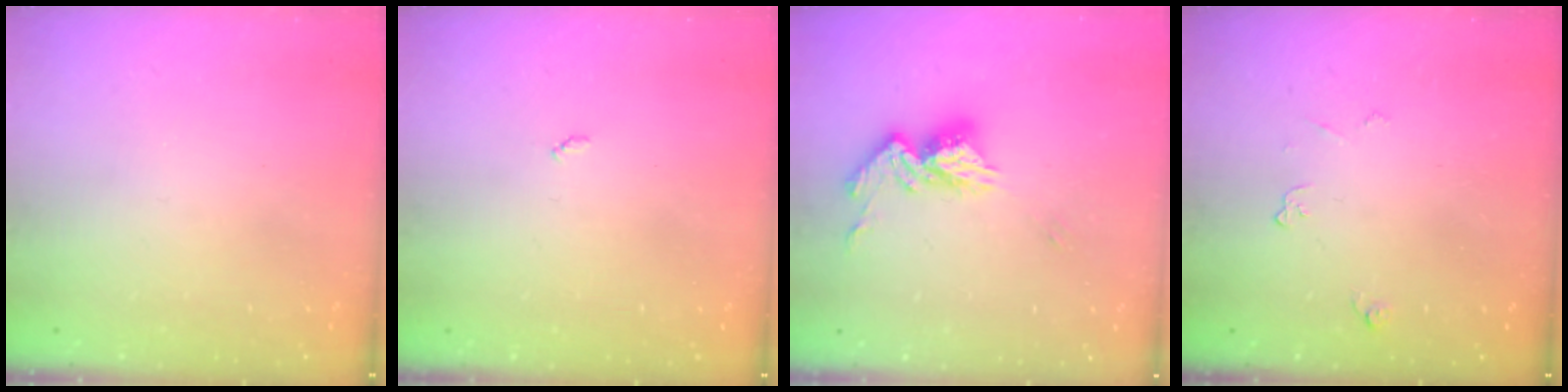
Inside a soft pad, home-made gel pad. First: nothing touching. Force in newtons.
{"total": 3.1, "press": 3.1, "slide": 0.4}
{"total": 13.6, "press": 13.5, "slide": 1.3}
{"total": 3.4, "press": 3.4, "slide": 0.6}